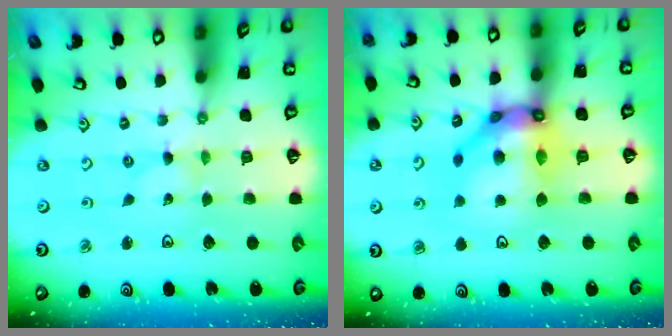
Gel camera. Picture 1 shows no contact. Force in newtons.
{"total": 16.3, "press": 16.3, "slide": 1.3}